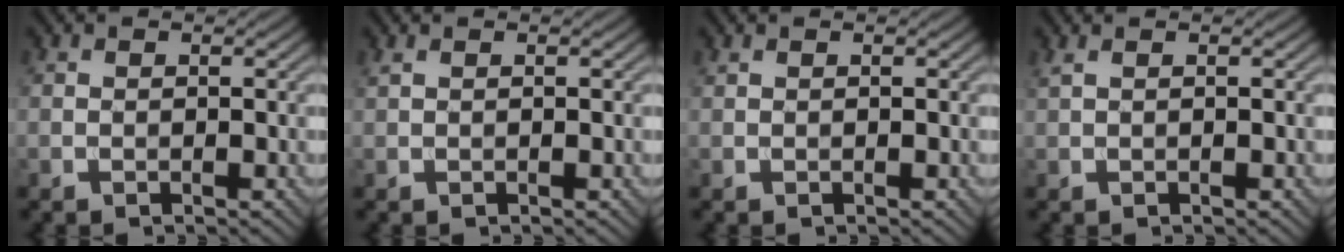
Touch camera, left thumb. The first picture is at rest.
{"total": 0.6, "force": [0.4, 0.1, 0.4], "torque": [-0.013, 0.006, 0.008]}
{"total": 0.0}
{"total": 1.0, "force": [0.5, 0.2, 0.8], "torque": [-0.021, 0.007, 0.006]}